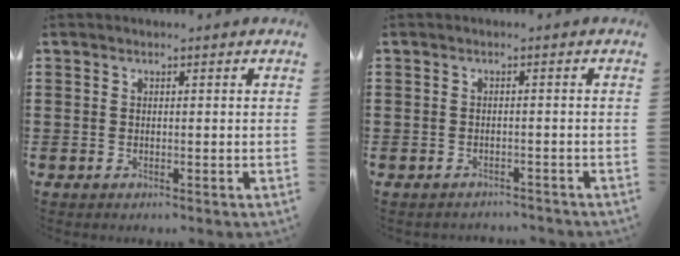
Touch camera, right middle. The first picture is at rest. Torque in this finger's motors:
{"motor_torque": [-0.27, -0.04, -0.13, -0.03]}